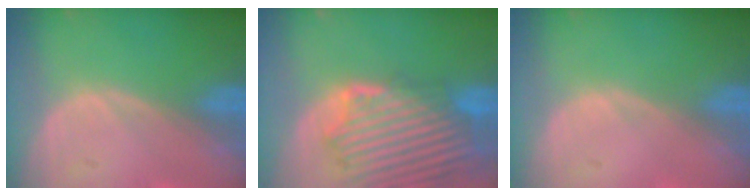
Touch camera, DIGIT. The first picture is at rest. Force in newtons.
{"total": 12.9, "press": 11.5, "slide": 6.0}
{"total": 0.0}